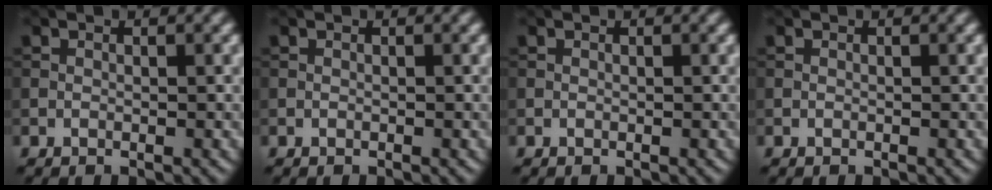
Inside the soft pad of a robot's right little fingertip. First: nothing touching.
{"total": 0.0}
{"total": 0.0}
{"total": 0.0}